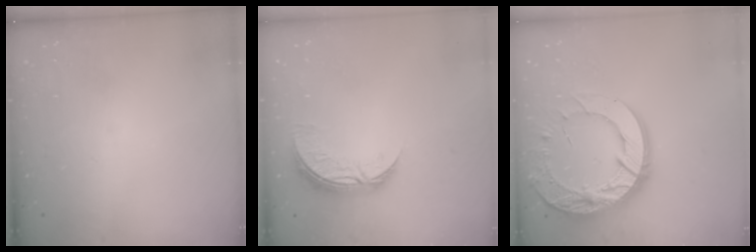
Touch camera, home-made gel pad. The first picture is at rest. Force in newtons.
{"total": 8.5, "press": 8.5, "slide": 0.3}
{"total": 21.2, "press": 21.1, "slide": 2.1}